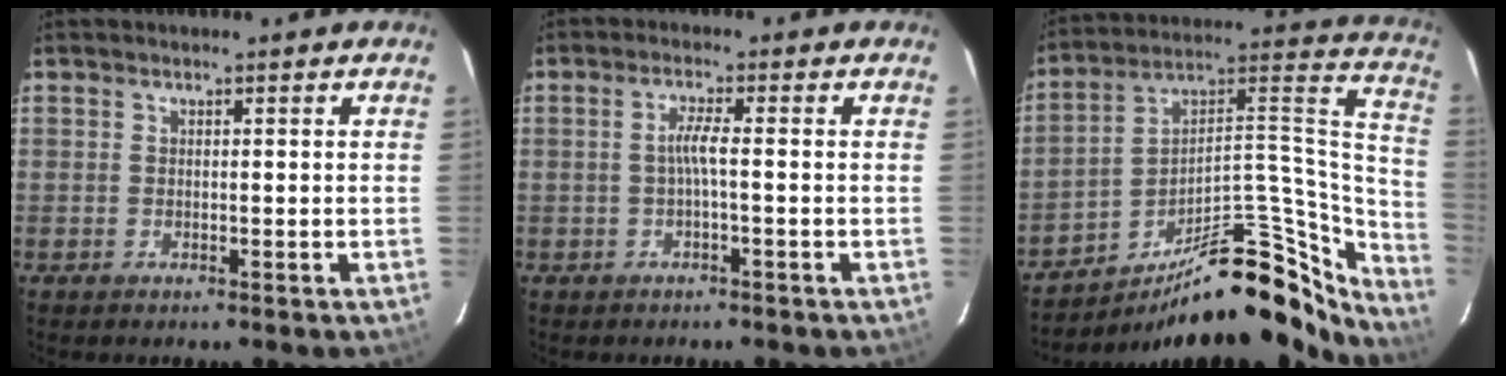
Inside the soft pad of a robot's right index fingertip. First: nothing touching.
{"total": 2.5, "force": [-0.7, -0.4, 2.3], "torque": [-0.048, 0.003, -0.013]}
{"total": 28.7, "force": [-22.5, 8.9, 15.5], "torque": [-0.182, 0.053, -0.325]}